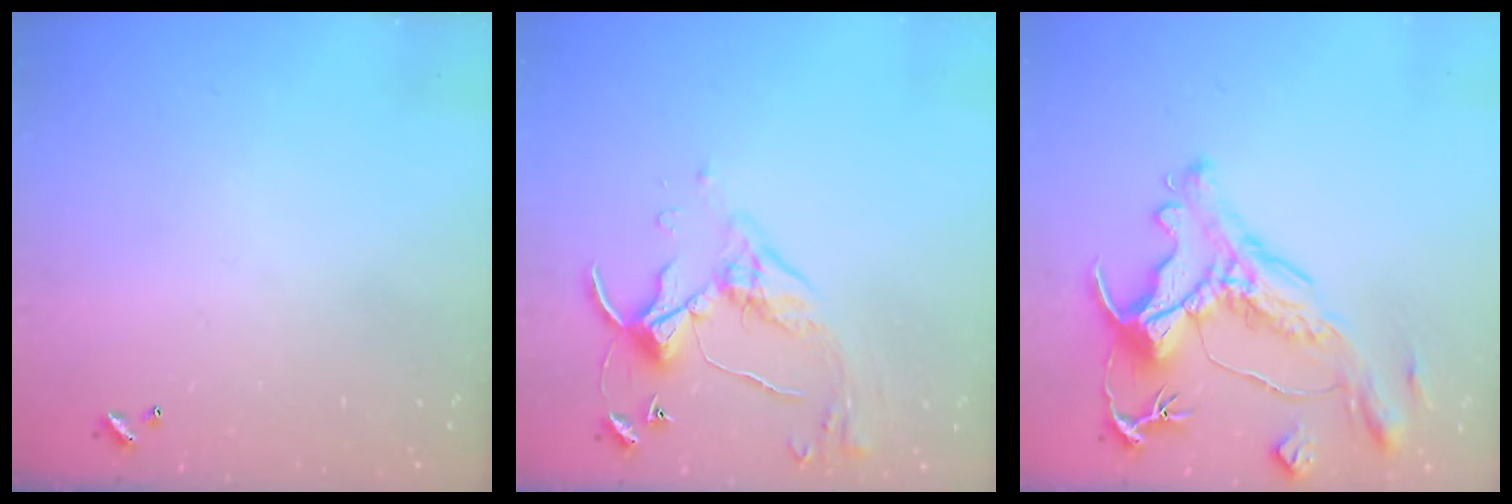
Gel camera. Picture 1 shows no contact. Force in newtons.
{"total": 5.3, "press": 5.3, "slide": 0.7}
{"total": 2.8, "press": 2.4, "slide": 1.5}